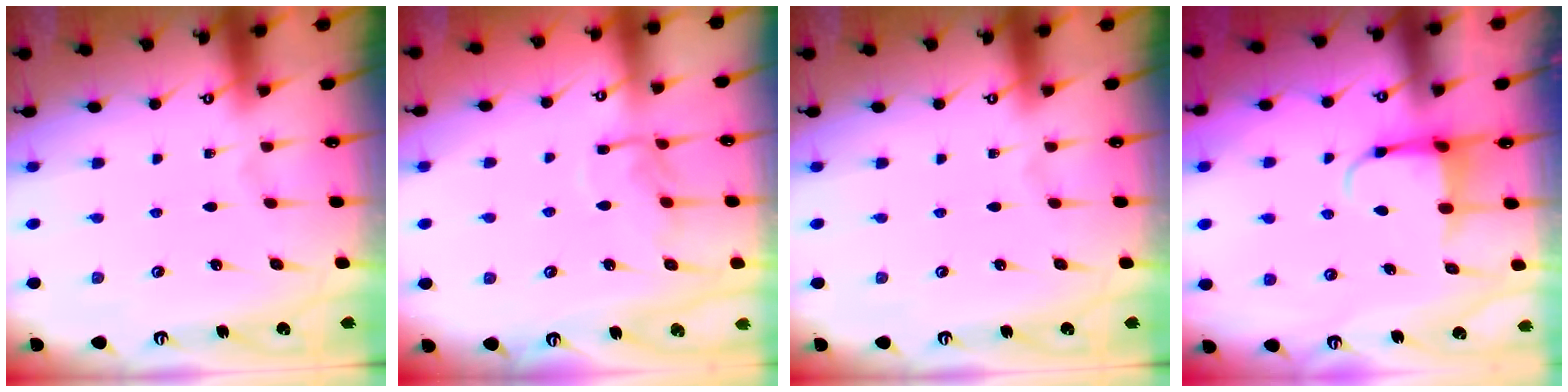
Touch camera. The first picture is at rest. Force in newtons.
{"total": 7.6, "press": 7.6, "slide": 0.6}
{"total": 0.0}
{"total": 4.5, "press": 4.5, "slide": 0.5}